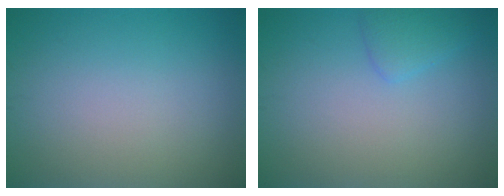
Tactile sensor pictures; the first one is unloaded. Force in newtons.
{"total": 1.6, "press": 1.6, "slide": 0.1}